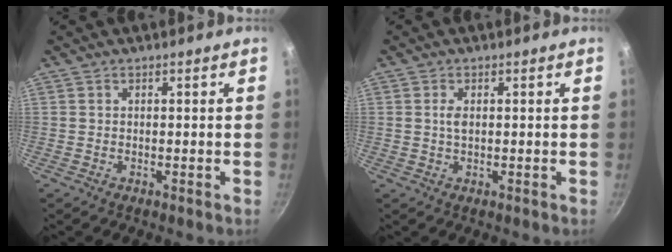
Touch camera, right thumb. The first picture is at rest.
{"total": 1.8, "force": [0.3, 0.9, 1.5], "torque": [-0.028, 0.001, 0.005]}